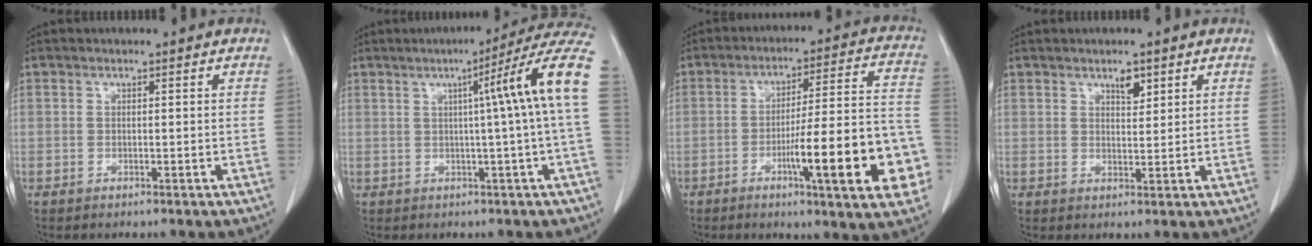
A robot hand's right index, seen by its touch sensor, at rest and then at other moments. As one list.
[{"total": 12.5, "force": [2.0, -1.7, 12.2], "torque": [-0.151, 0.026, 0.017]}, {"total": 18.6, "force": [-6.2, 1.9, 17.4], "torque": [-0.195, 0.014, -0.081]}, {"total": 2.4, "force": [1.6, 1.0, 1.6], "torque": [-0.026, -0.004, 0.029]}]